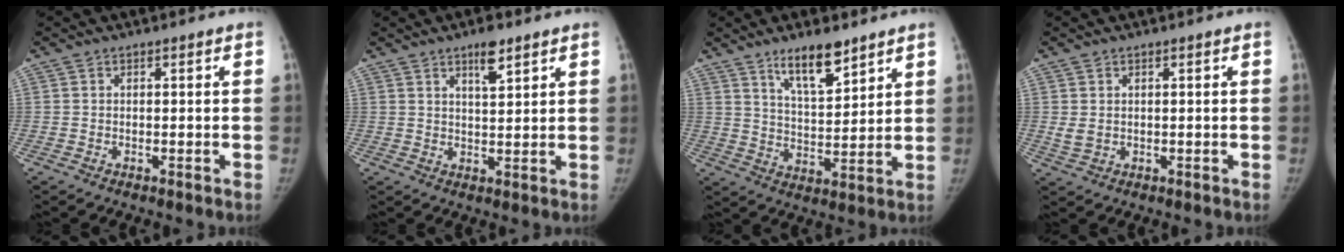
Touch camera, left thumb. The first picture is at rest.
{"total": 4.9, "force": [3.2, 1.4, 3.4], "torque": [-0.045, -0.020, 0.053]}
{"total": 10.1, "force": [7.0, 3.2, 6.4], "torque": [-0.090, -0.051, 0.127]}
{"total": 2.2, "force": [0.4, 1.7, 1.4], "torque": [-0.025, -0.006, 0.014]}